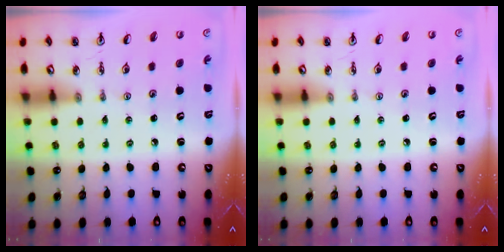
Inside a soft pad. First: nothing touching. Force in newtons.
{"total": 0.0}